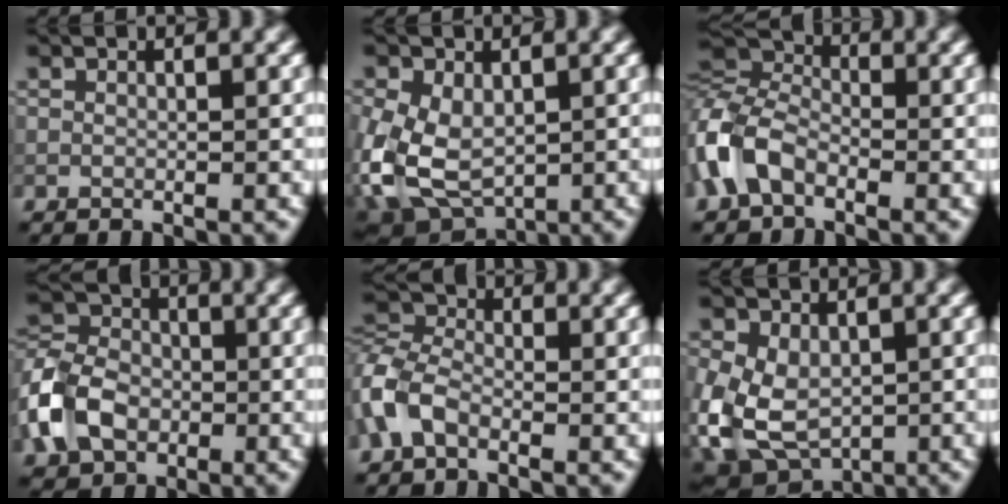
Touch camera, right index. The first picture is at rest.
{"total": 8.0, "force": [-1.7, 5.3, 5.8], "torque": [-0.137, -0.014, -0.031]}
{"total": 6.2, "force": [-2.9, 3.9, 3.9], "torque": [-0.094, 0.008, -0.082]}
{"total": 7.6, "force": [-2.6, 5.5, 4.5], "torque": [-0.095, 0.008, -0.070]}
{"total": 4.3, "force": [-2.2, 2.7, 2.6], "torque": [-0.057, 0.009, -0.060]}
{"total": 8.9, "force": [-1.9, 6.0, 6.2], "torque": [-0.139, -0.020, -0.034]}